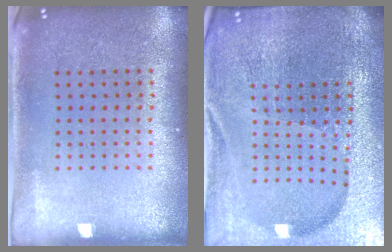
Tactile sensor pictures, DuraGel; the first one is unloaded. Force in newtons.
{"total": 5.4, "press": 5.0, "slide": 2.1}